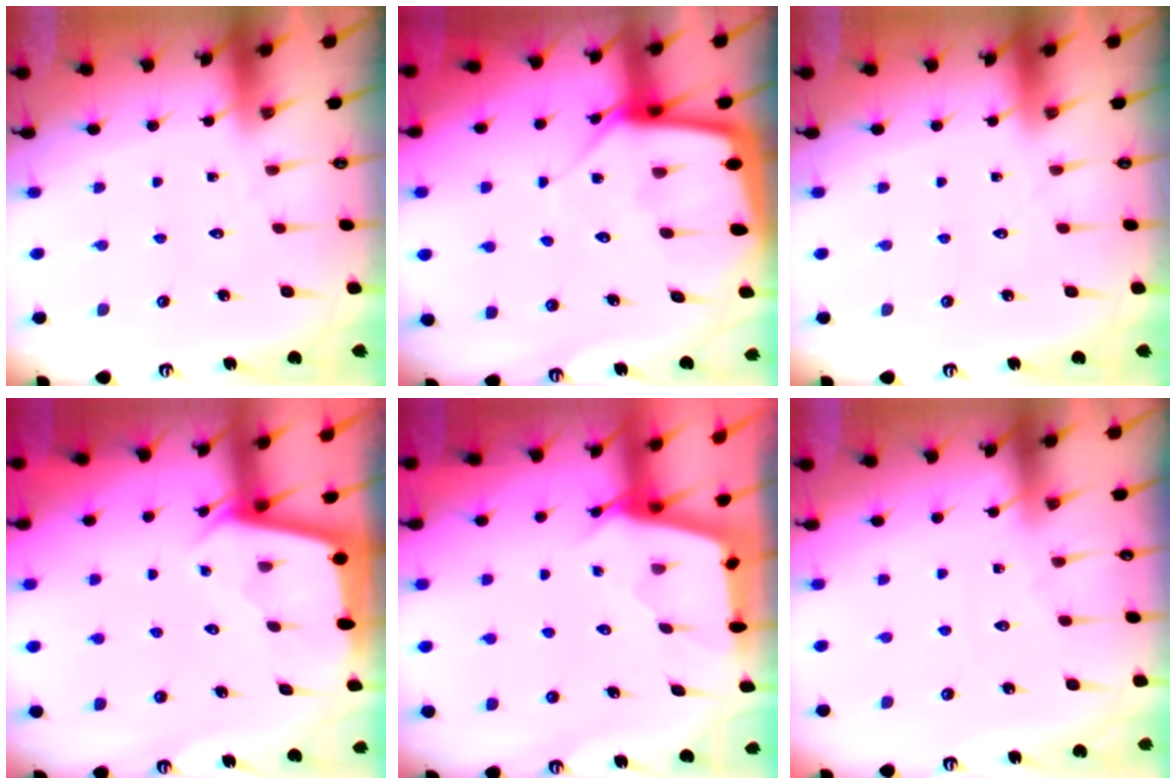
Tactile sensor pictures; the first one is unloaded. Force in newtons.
{"total": 7.8, "press": 7.7, "slide": 0.7}
{"total": 0.0}
{"total": 2.8, "press": 2.8, "slide": 0.1}
{"total": 2.6, "press": 2.5, "slide": 0.4}
{"total": 5.1, "press": 5.1, "slide": 0.6}